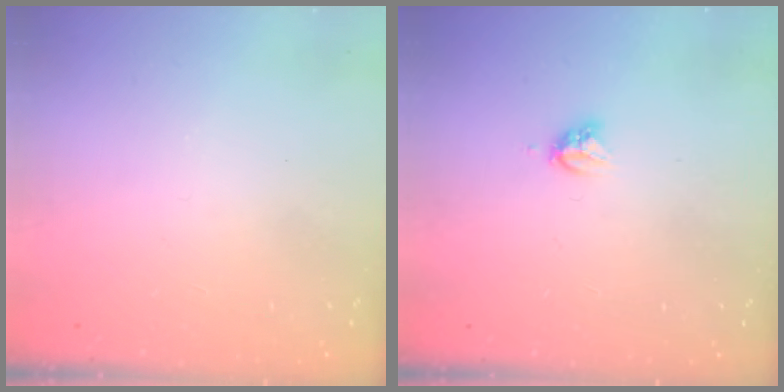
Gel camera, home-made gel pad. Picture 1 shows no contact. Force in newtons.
{"total": 3.9, "press": 3.9, "slide": 0.4}